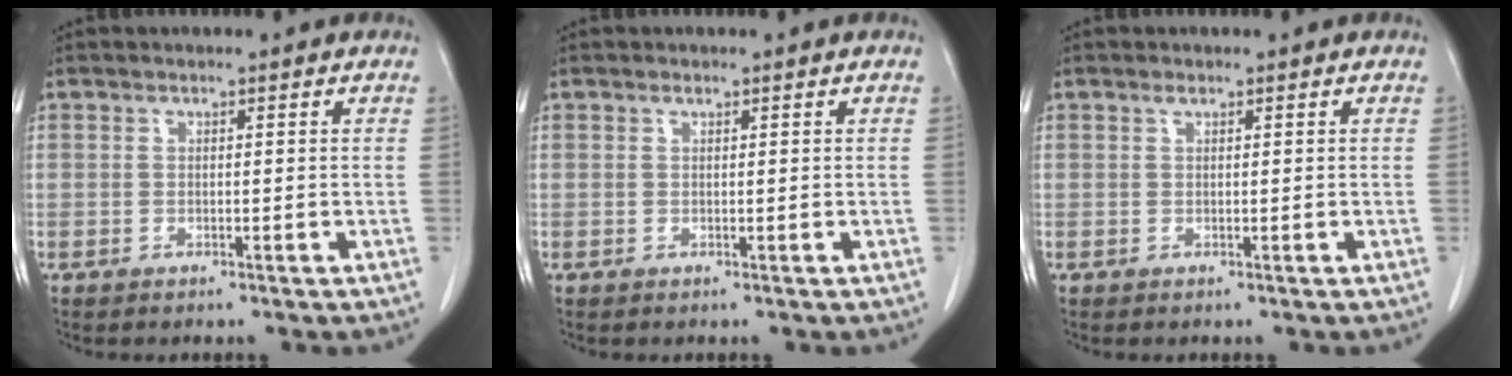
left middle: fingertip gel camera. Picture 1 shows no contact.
{"total": 0.0}
{"total": 0.5, "force": [0.4, 0.1, 0.3], "torque": [-0.010, 0.000, 0.007]}